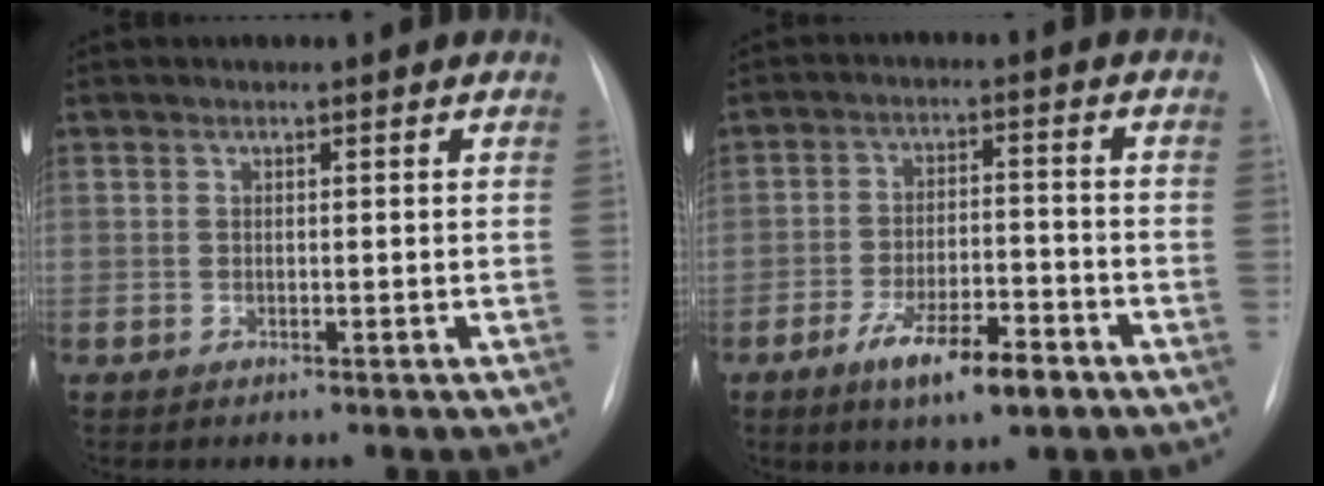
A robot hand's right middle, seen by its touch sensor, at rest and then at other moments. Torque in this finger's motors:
{"motor_torque": [1.18, -0.96, 0.28, 0.06]}